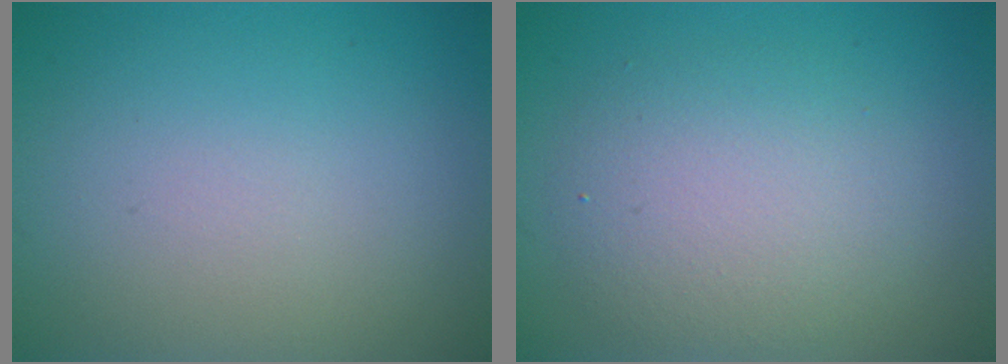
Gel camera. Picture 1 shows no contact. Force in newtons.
{"total": 4.7, "press": 4.7, "slide": 0.4}